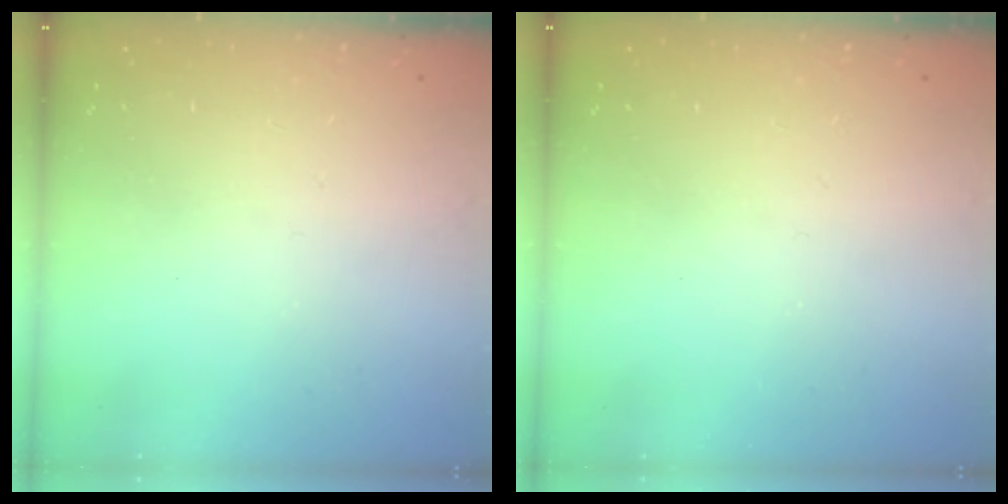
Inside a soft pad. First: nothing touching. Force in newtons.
{"total": 0.0}